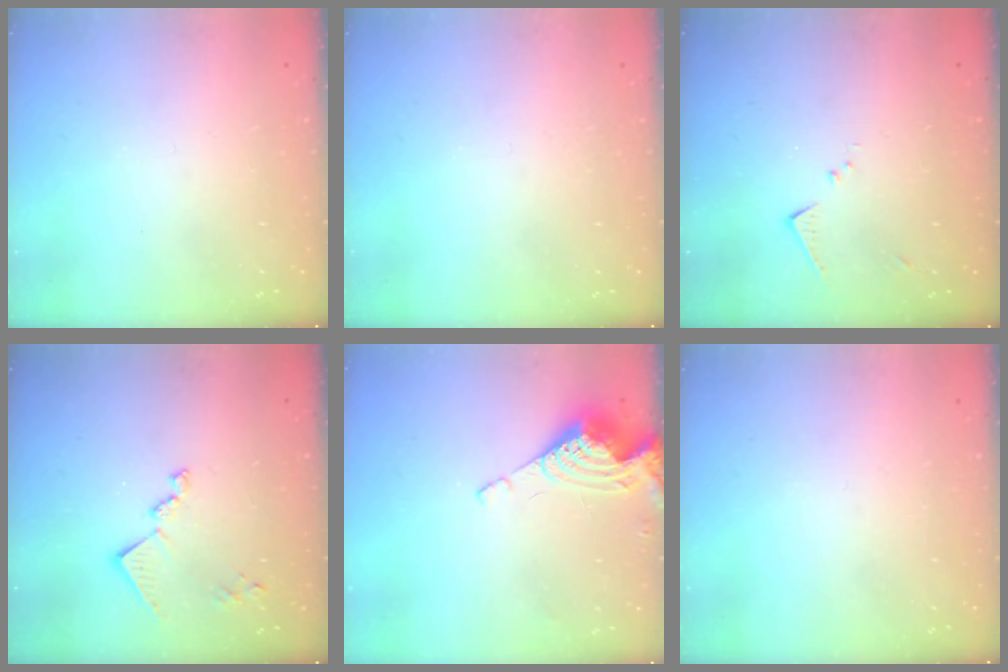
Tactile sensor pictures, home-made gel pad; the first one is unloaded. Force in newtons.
{"total": 0.0}
{"total": 6.9, "press": 6.9, "slide": 0.3}
{"total": 11.0, "press": 11.0, "slide": 0.2}
{"total": 8.5, "press": 8.4, "slide": 1.1}
{"total": 0.0}